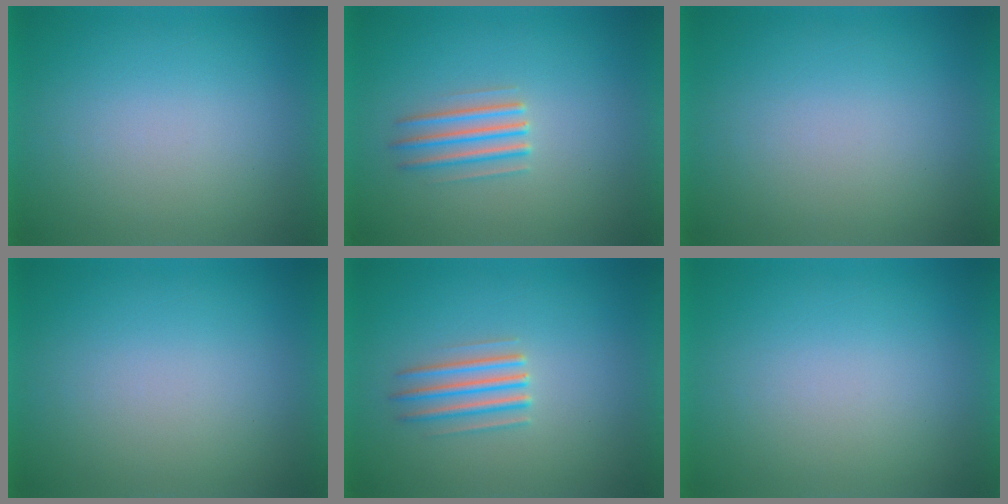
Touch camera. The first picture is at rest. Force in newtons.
{"total": 2.7}
{"total": 0.0}
{"total": 0.0}
{"total": 2.8}
{"total": 1.2}